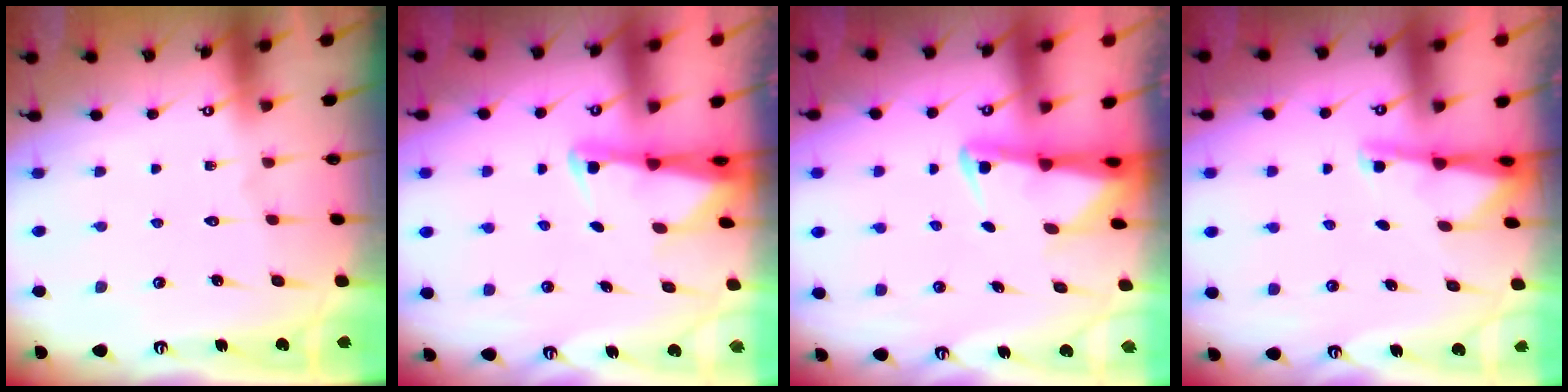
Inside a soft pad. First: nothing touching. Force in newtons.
{"total": 2.7, "press": 2.6, "slide": 0.5}
{"total": 2.6, "press": 2.5, "slide": 0.5}
{"total": 2.9, "press": 2.8, "slide": 0.5}